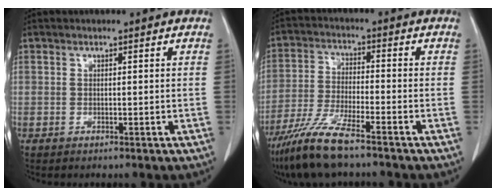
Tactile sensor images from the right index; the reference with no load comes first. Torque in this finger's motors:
{"motor_torque": [0.91, -0.87, 0.43, 0.15]}